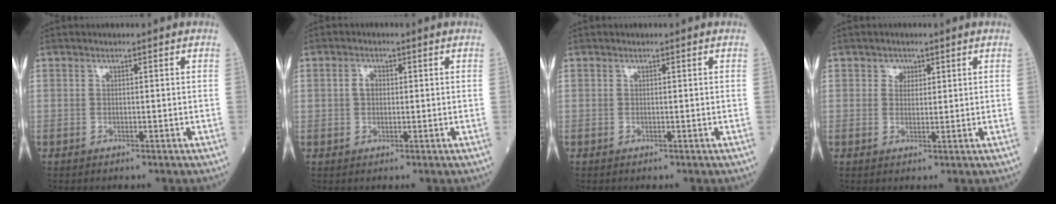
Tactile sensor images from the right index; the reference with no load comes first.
{"total": 2.0, "force": [0.3, 1.5, 1.3], "torque": [-0.025, 0.008, 0.004]}
{"total": 0.0}
{"total": 1.9, "force": [0.9, 1.6, 0.5], "torque": [0.000, 0.000, 0.011]}